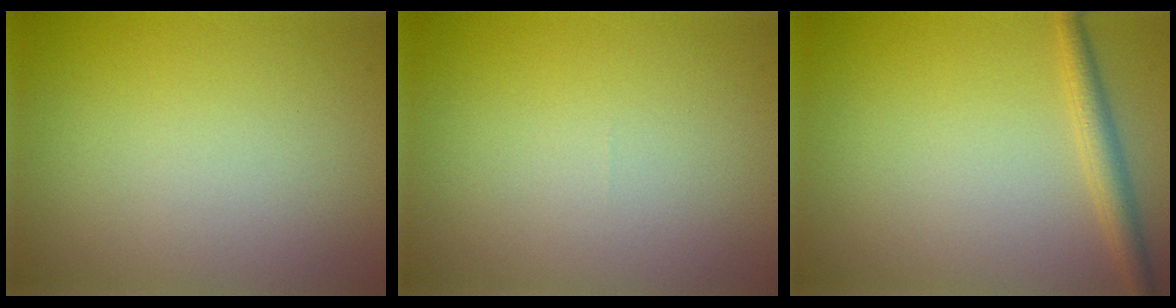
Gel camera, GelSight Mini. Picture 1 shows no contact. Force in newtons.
{"total": 0.0}
{"total": 2.2, "press": 2.2, "slide": 0.1}